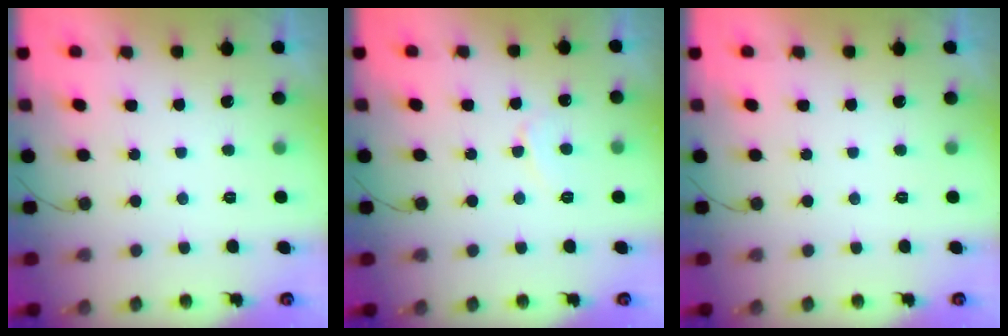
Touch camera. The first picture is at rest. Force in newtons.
{"total": 4.6, "press": 4.6, "slide": 0.5}
{"total": 0.0}